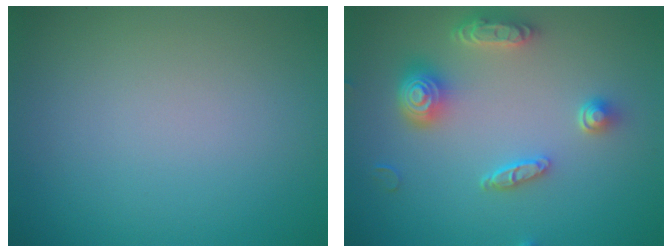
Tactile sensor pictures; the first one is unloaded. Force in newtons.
{"total": 4.7, "press": 3.9, "slide": 2.8}